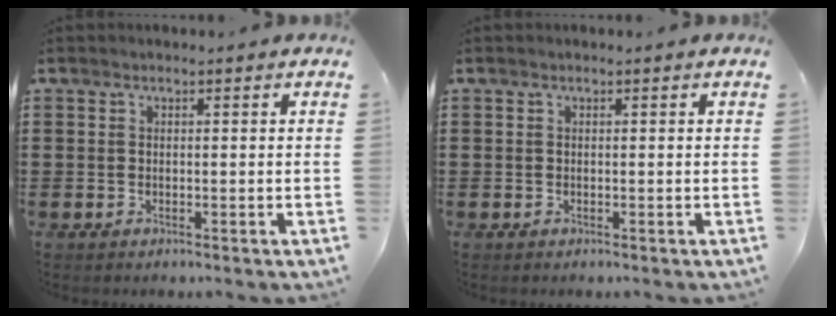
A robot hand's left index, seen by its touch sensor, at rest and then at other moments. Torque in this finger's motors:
{"motor_torque": [0.00, 0.00, 0.03, -0.01]}